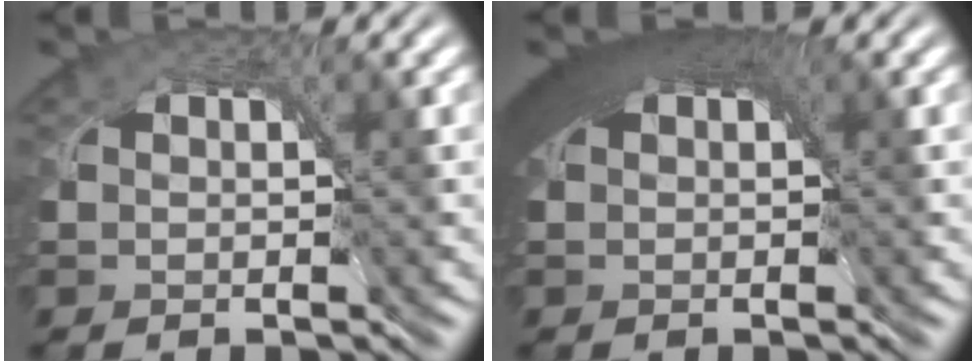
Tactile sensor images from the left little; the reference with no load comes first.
{"total": 7.3, "force": [3.0, 3.4, 5.6], "torque": [-0.087, 0.019, 0.033]}